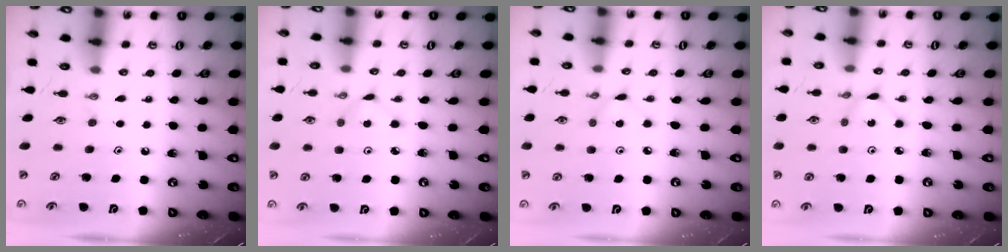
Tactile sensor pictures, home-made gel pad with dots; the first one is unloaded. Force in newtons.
{"total": 1.8, "press": 1.7, "slide": 0.2}
{"total": 2.5, "press": 2.5, "slide": 0.3}
{"total": 1.3, "press": 1.3, "slide": 0.2}